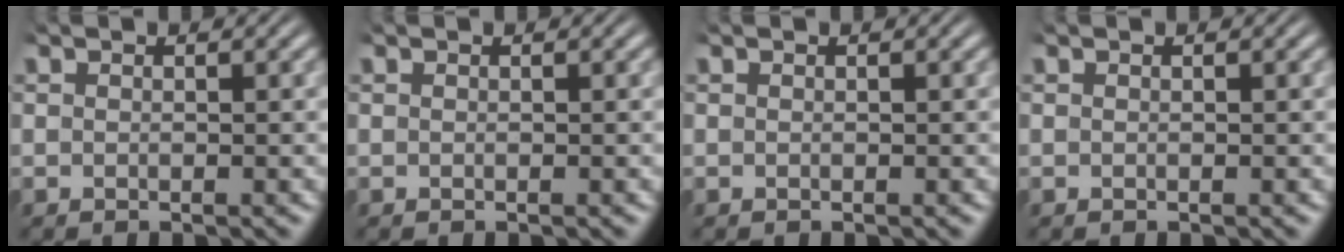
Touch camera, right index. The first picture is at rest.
{"total": 0.0}
{"total": 0.0}
{"total": 0.0}